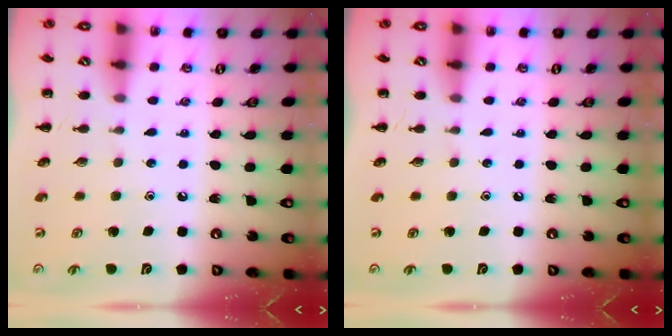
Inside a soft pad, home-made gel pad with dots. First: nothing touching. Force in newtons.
{"total": 0.0}